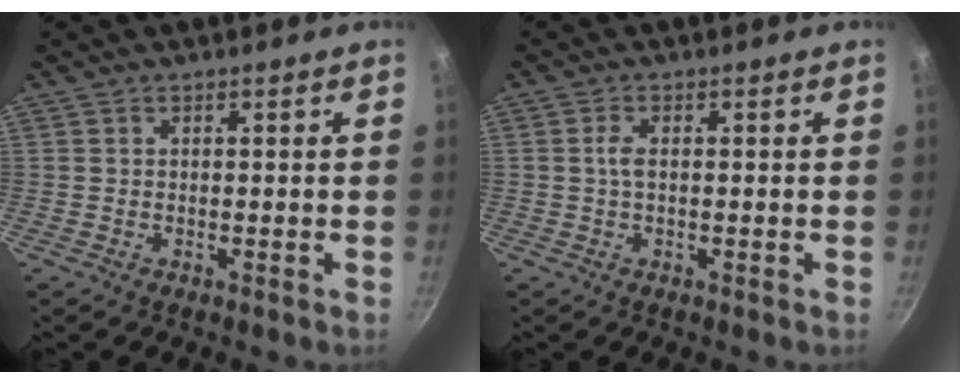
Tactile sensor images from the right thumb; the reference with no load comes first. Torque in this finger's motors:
{"motor_torque": [-0.56, 0.44, 0.20, -0.39, 0.07]}